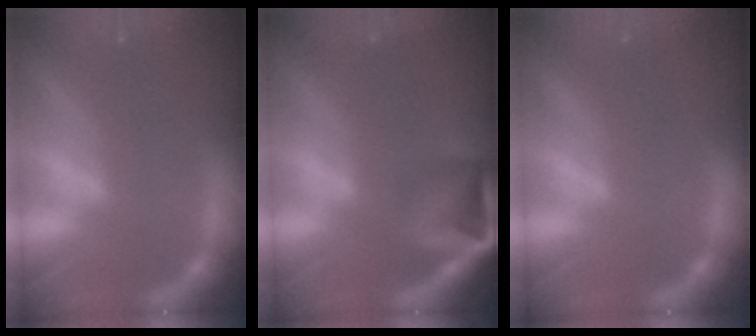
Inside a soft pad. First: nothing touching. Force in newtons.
{"total": 6.4}
{"total": 0.0}